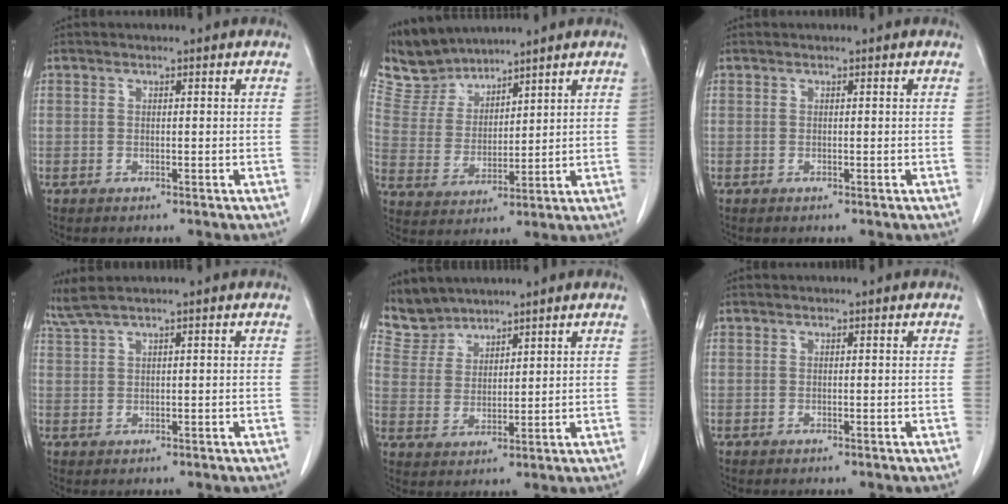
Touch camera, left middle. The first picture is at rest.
{"total": 7.1, "force": [6.9, 1.8, -0.1], "torque": [-0.010, 0.006, 0.153]}
{"total": 0.0}
{"total": 2.6, "force": [2.1, -0.6, 1.4], "torque": [-0.043, 0.017, 0.050]}
{"total": 5.3, "force": [5.1, 1.3, -0.5], "torque": [0.002, 0.009, 0.115]}
{"total": 0.0}